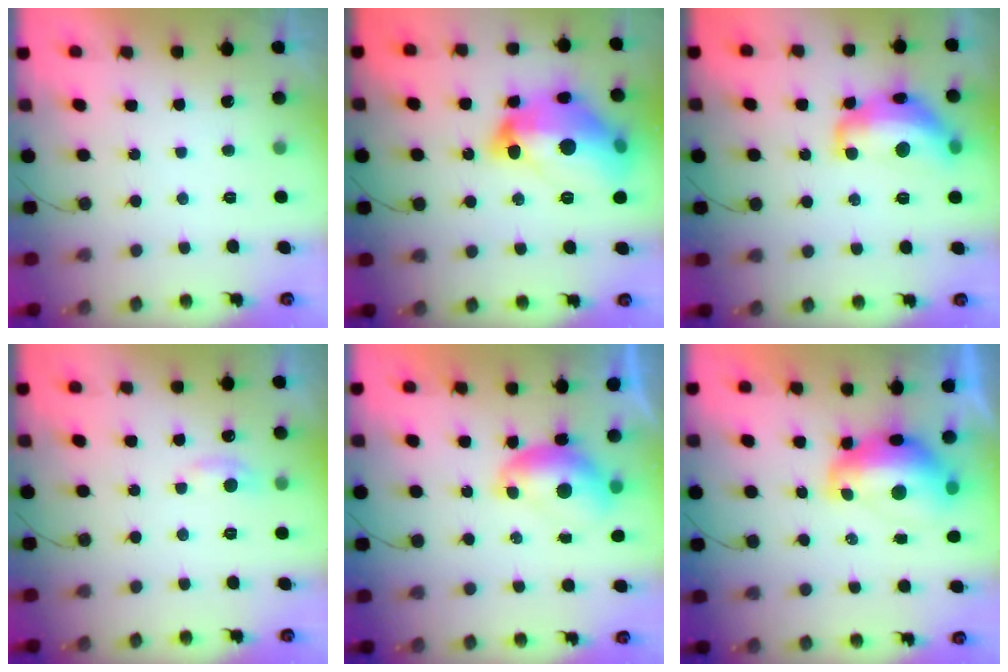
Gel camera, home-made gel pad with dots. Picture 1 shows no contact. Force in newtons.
{"total": 22.6, "press": 22.5, "slide": 1.8}
{"total": 15.0, "press": 14.9, "slide": 1.2}
{"total": 4.9, "press": 4.8, "slide": 0.7}
{"total": 8.3, "press": 8.2, "slide": 1.3}
{"total": 12.6, "press": 12.6, "slide": 1.0}